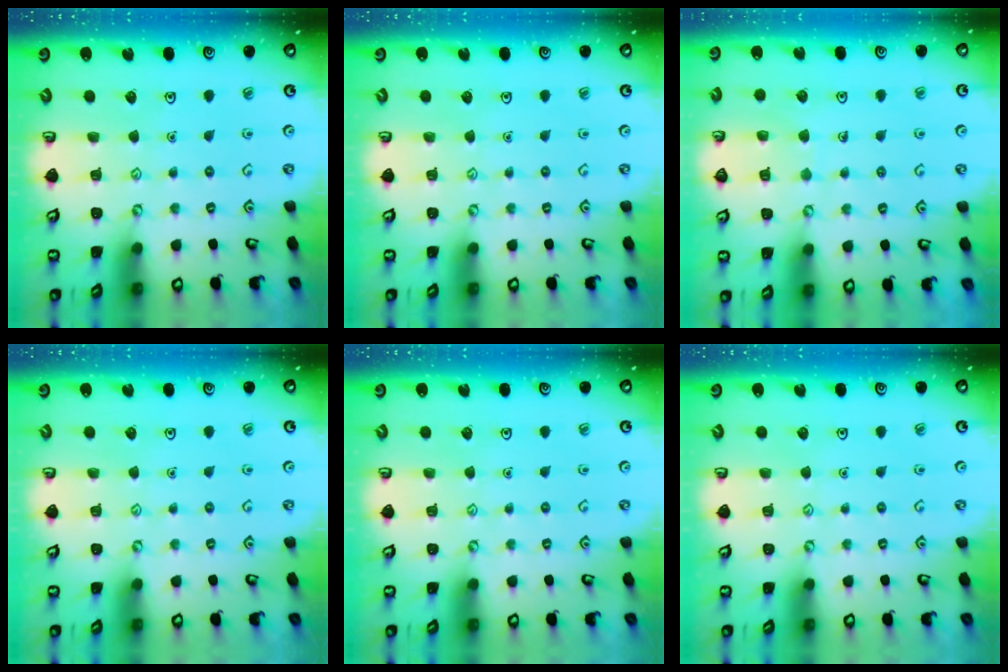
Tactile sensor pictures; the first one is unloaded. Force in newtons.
{"total": 0.0}
{"total": 4.6, "press": 4.6, "slide": 0.4}
{"total": 0.0}
{"total": 0.0}
{"total": 0.0}